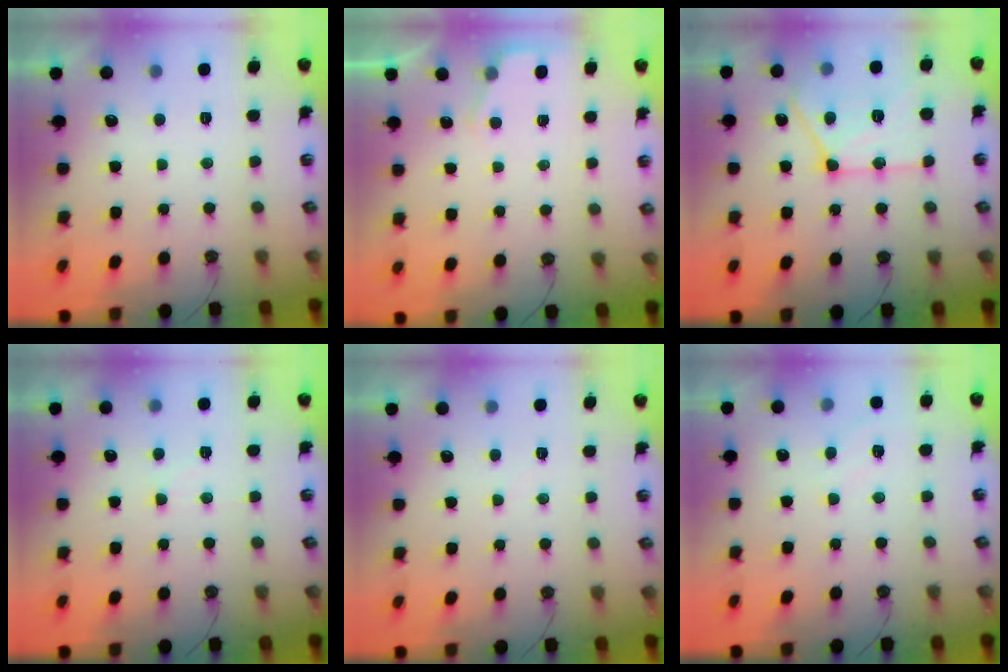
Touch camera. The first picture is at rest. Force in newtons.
{"total": 2.7, "press": 2.7, "slide": 0.4}
{"total": 17.2, "press": 17.1, "slide": 1.5}
{"total": 7.2, "press": 7.1, "slide": 0.8}
{"total": 4.6, "press": 4.6, "slide": 0.6}
{"total": 3.7, "press": 3.7, "slide": 0.5}